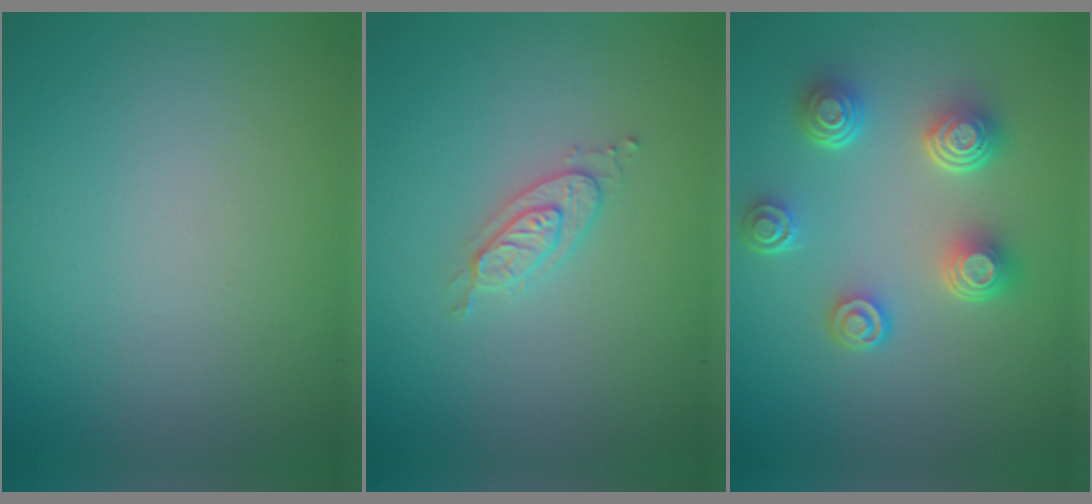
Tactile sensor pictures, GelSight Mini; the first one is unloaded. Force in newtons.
{"total": 2.2, "press": 2.2, "slide": 0.3}
{"total": 5.0, "press": 3.8, "slide": 3.3}